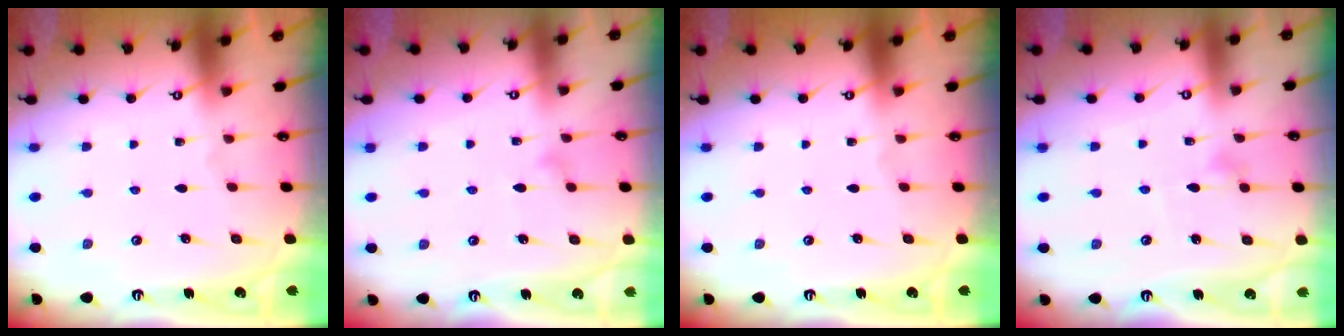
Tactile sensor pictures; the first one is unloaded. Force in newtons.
{"total": 6.8, "press": 6.7, "slide": 0.4}
{"total": 0.0}
{"total": 4.7, "press": 4.7, "slide": 0.3}